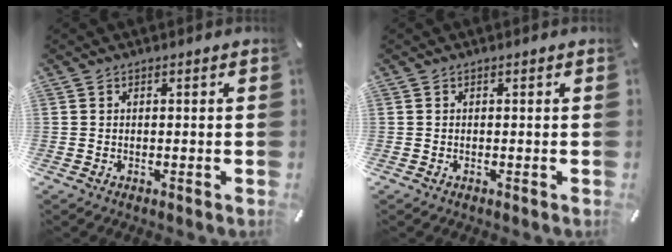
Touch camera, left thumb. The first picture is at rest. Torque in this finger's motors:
{"motor_torque": [0.06, 0.03, -0.06, 0.06, 0.00]}